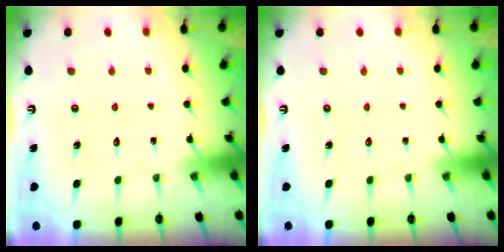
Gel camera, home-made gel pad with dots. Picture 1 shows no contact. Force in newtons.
{"total": 0.0}